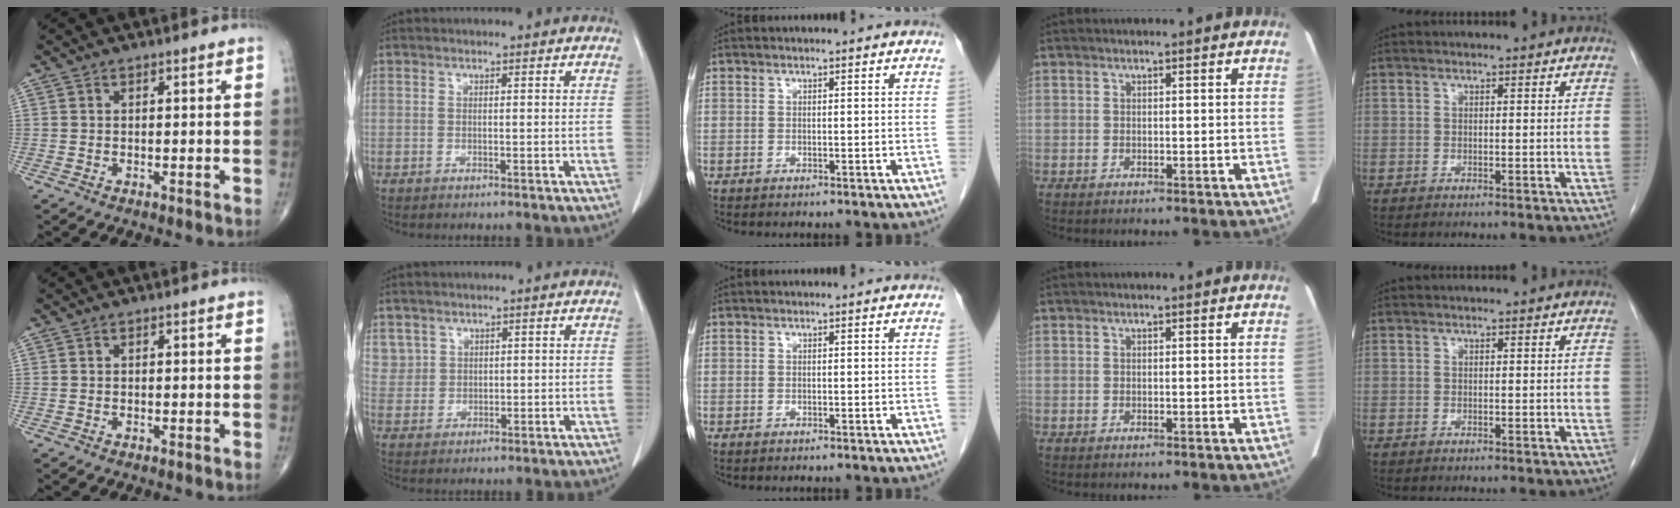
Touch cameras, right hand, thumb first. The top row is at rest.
{"index": {"total": 3.9, "force": [2.3, 3.1, -0.2], "torque": [0.021, 0.006, 0.046]}}